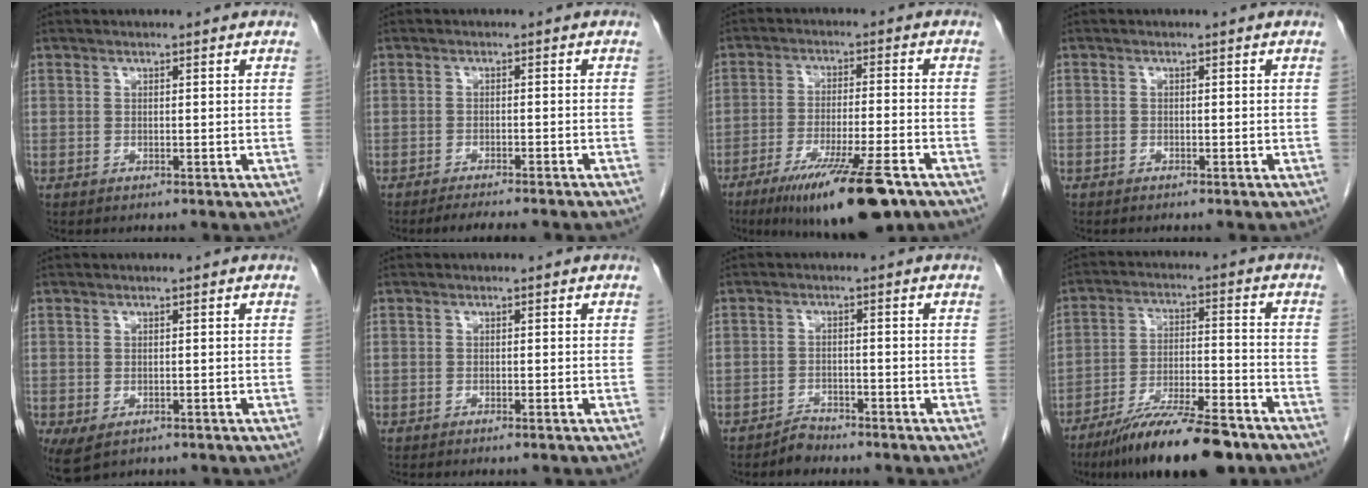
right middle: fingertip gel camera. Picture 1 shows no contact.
{"total": 6.9, "force": [-6.1, 0.2, 3.2], "torque": [-0.030, -0.009, -0.084]}
{"total": 14.8, "force": [-9.5, 1.8, 11.1], "torque": [-0.164, -0.033, -0.153]}
{"total": 0.7, "force": [-0.6, 0.4, 0.1], "torque": [0.000, 0.002, -0.011]}
{"total": 3.8, "force": [-1.8, 2.5, 2.2], "torque": [-0.040, -0.010, -0.021]}
{"total": 0.7, "force": [-0.5, -0.2, 0.4], "torque": [-0.008, 0.001, -0.010]}
{"total": 2.0, "force": [-1.9, 0.5, -0.2], "torque": [0.006, -0.002, -0.033]}
{"total": 14.9, "force": [-11.5, 2.4, 9.2], "torque": [-0.150, -0.016, -0.194]}